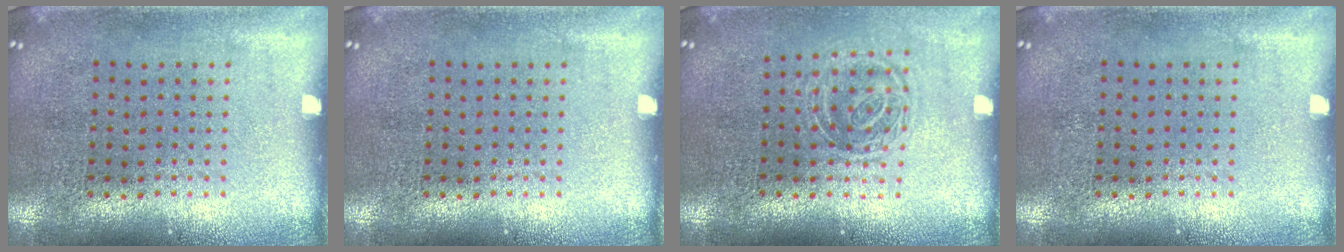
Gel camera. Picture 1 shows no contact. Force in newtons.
{"total": 0.0}
{"total": 1.3, "press": 1.1, "slide": 0.7}
{"total": 0.0}